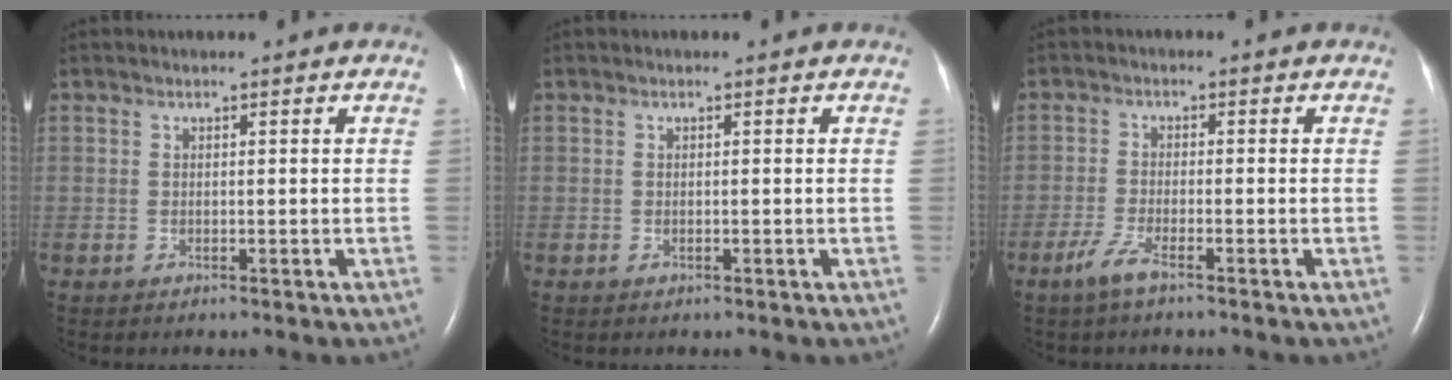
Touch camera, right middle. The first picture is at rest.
{"total": 0.0}
{"total": 3.1, "force": [-2.2, 0.2, 2.2], "torque": [-0.054, -0.006, -0.049]}